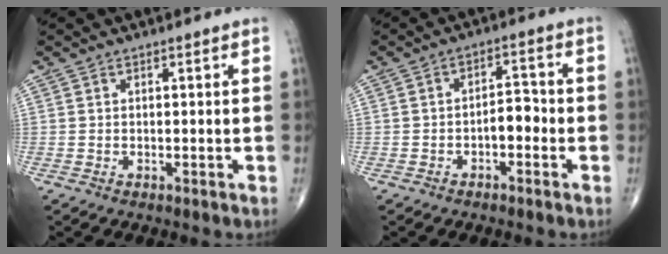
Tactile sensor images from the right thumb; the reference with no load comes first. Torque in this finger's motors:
{"motor_torque": [0.70, 0.94, 0.46, -0.18, 0.06]}